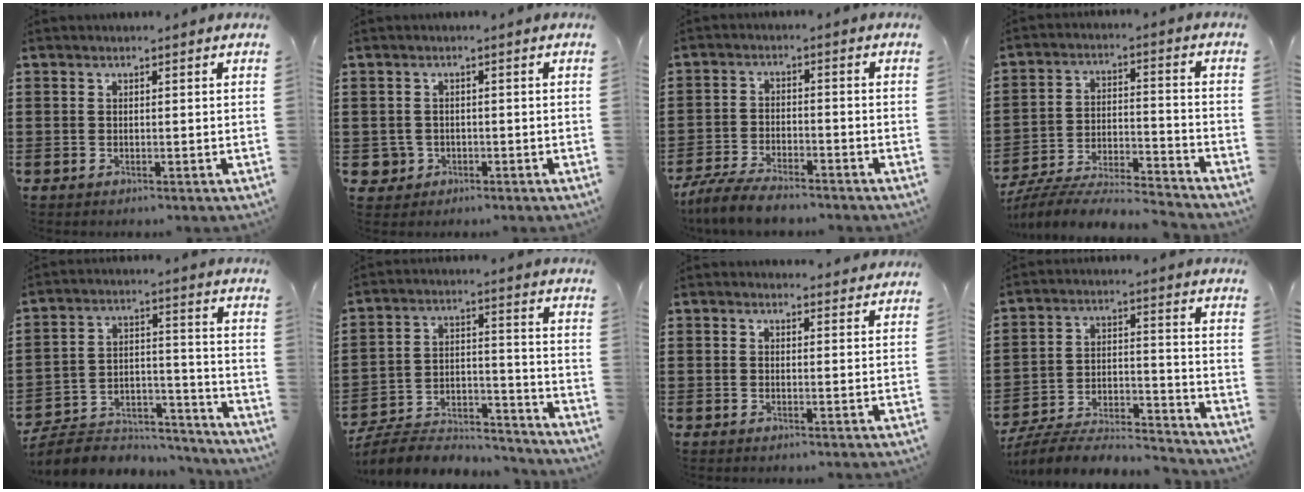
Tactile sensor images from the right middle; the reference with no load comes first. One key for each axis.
{"total": 2.0, "fx": -0.8, "fy": 1.8, "fz": 0.5, "tx": -0.023, "ty": -0.001, "tz": -0.022}
{"total": 5.6, "fx": -5.1, "fy": 0.9, "fz": 2.1, "tx": -0.054, "ty": -0.004, "tz": -0.102}
{"total": 7.1, "fx": -6.9, "fy": 0.4, "fz": 1.8, "tx": -0.033, "ty": 0.001, "tz": -0.135}
{"total": 6.9, "fx": -6.5, "fy": 1.9, "fz": 1.5, "tx": -0.030, "ty": 0.010, "tz": -0.128}
{"total": 6.9, "fx": -6.6, "fy": 1.2, "fz": 1.5, "tx": -0.029, "ty": 0.008, "tz": -0.132}
{"total": 1.8, "fx": 1.8, "fy": 0.3, "fz": 0.1, "tx": 0.002, "ty": -0.001, "tz": 0.033}
{"total": 6.4, "fx": -6.1, "fy": 0.8, "fz": 1.7, "tx": -0.035, "ty": 0.001, "tz": -0.121}